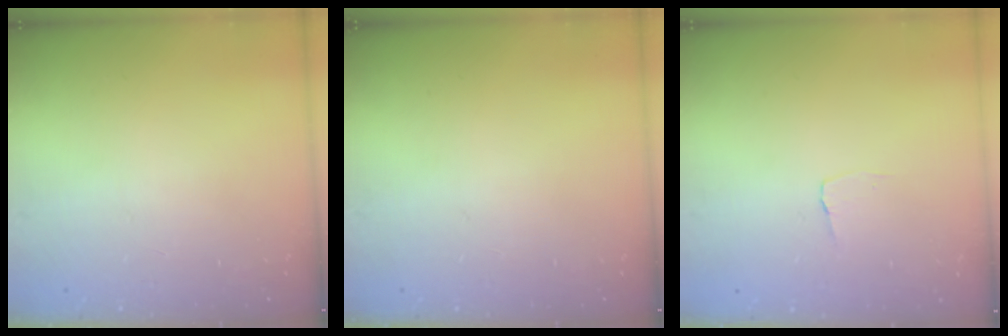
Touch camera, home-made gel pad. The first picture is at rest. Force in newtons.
{"total": 0.0}
{"total": 2.9, "press": 2.8, "slide": 0.3}